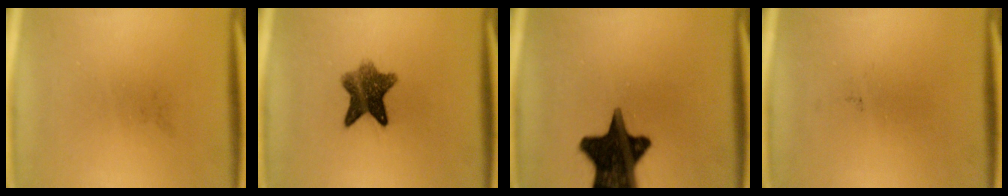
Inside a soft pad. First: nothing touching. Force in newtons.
{"total": 8.0}
{"total": 18.9}
{"total": 0.0}